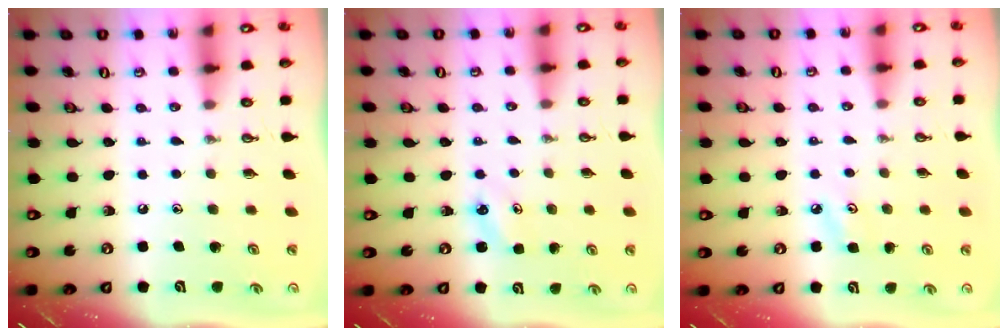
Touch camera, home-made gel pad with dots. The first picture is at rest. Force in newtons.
{"total": 4.0, "press": 4.0, "slide": 0.3}
{"total": 4.7, "press": 4.7, "slide": 0.5}